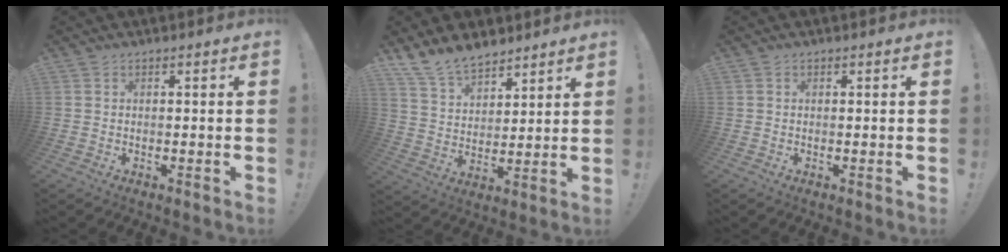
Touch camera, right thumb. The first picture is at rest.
{"total": 11.5, "force": [9.7, 5.3, 3.1], "torque": [-0.070, -0.064, 0.189]}
{"total": 0.0}